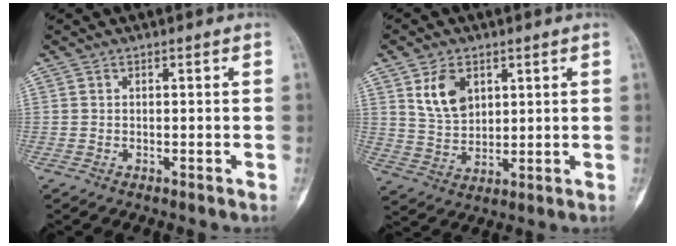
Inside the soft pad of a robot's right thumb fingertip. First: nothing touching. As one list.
[{"total": 8.0, "force": [3.4, 5.3, 4.9], "torque": [-0.071, -0.021, 0.073]}]